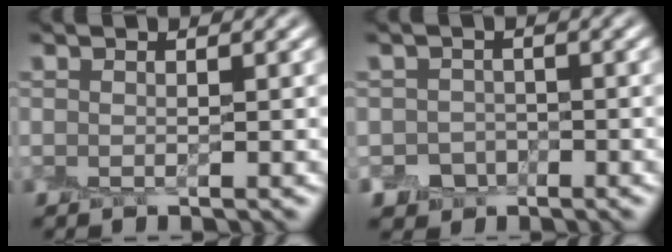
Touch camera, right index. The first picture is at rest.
{"total": 1.7, "force": [-0.6, 1.5, -0.4], "torque": [0.018, -0.001, -0.013]}